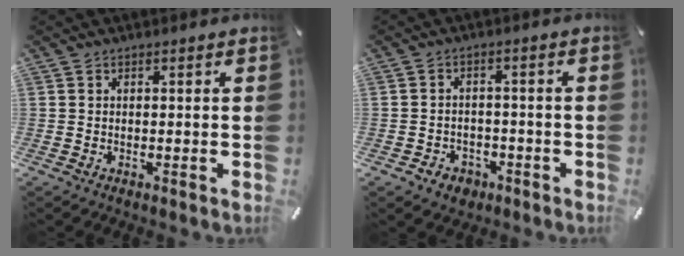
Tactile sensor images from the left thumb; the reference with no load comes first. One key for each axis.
{"total": 4.1, "fx": -2.3, "fy": 3.2, "fz": 1.0, "tx": -0.021, "ty": 0.010, "tz": -0.044}